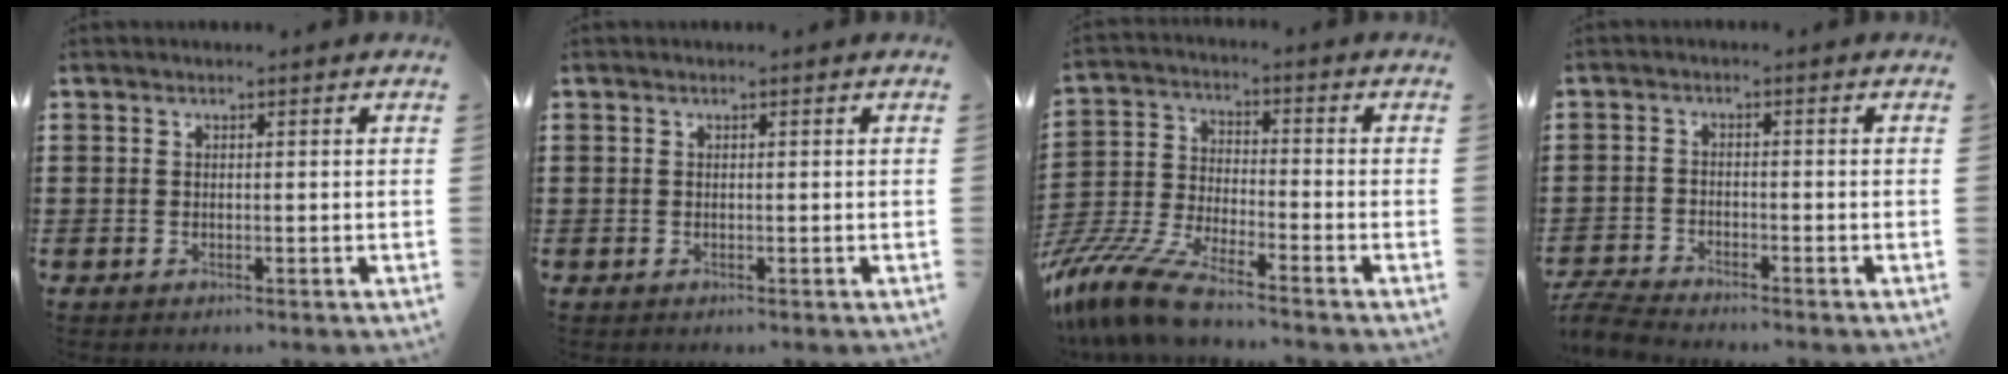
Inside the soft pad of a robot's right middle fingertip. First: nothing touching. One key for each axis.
{"total": 0.0}
{"total": 10.1, "fx": -9.0, "fy": 0.9, "fz": 4.6, "tx": -0.121, "ty": -0.002, "tz": -0.188}
{"total": 3.8, "fx": -3.7, "fy": 0.1, "fz": 0.9, "tx": -0.037, "ty": -0.012, "tz": -0.081}